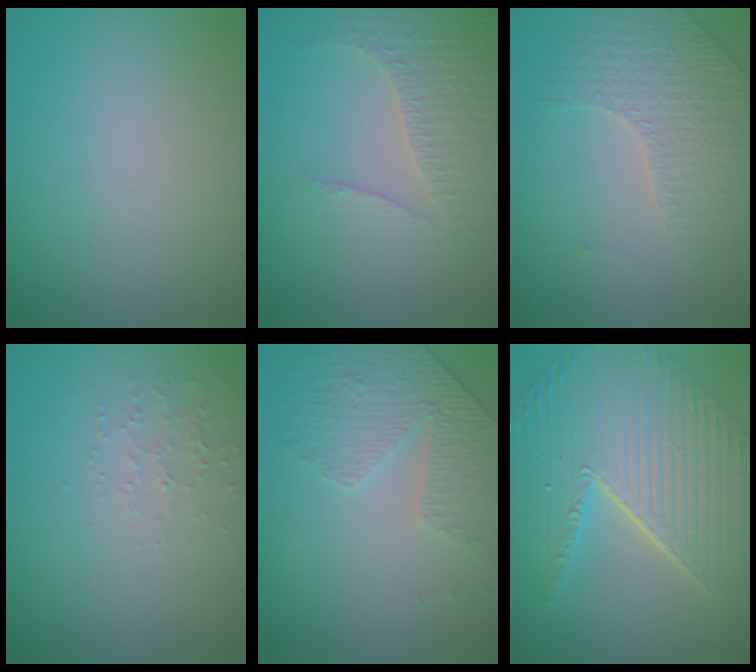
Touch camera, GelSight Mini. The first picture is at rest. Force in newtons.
{"total": 4.2, "press": 3.0, "slide": 2.9}
{"total": 4.3, "press": 2.9, "slide": 3.2}
{"total": 1.5, "press": 1.5, "slide": 0.5}
{"total": 4.7, "press": 3.3, "slide": 3.3}
{"total": 10.8, "press": 7.2, "slide": 8.0}